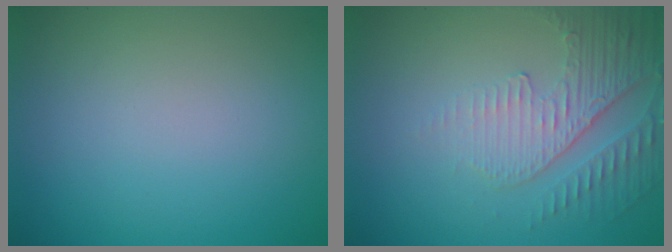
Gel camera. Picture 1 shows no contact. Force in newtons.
{"total": 4.9, "press": 3.2, "slide": 3.7}